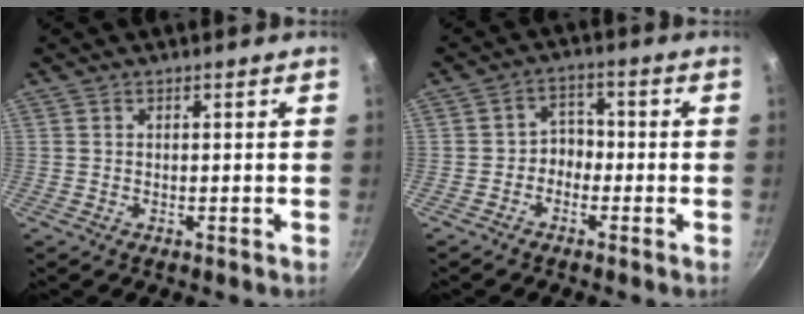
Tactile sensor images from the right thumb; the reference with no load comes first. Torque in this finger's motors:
{"motor_torque": [-0.40, 0.29, -0.03, 0.13, -0.03]}